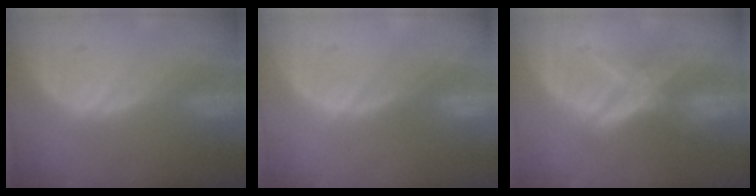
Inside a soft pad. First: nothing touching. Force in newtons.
{"total": 0.0}
{"total": 6.7, "press": 5.9, "slide": 3.2}